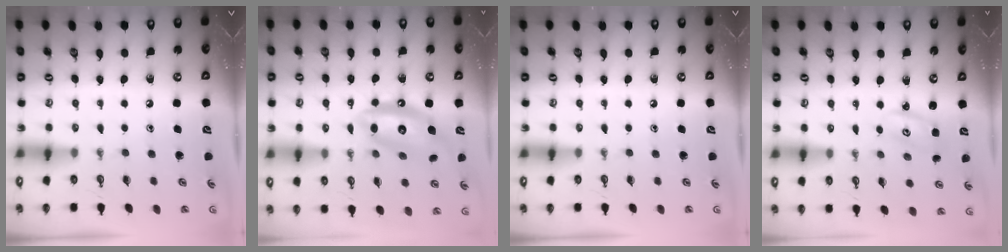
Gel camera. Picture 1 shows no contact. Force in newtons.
{"total": 13.6, "press": 13.5, "slide": 1.5}
{"total": 0.0}
{"total": 2.6, "press": 2.6, "slide": 0.1}